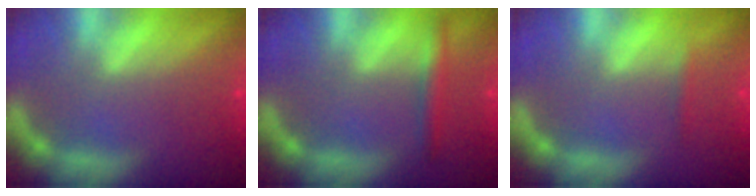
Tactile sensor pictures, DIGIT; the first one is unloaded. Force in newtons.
{"total": 2.4}
{"total": 0.9}